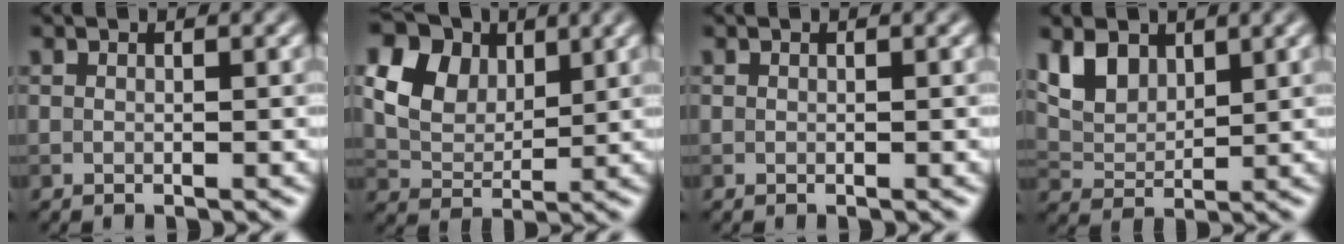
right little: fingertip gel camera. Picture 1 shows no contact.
{"total": 11.2, "force": [5.2, 8.1, 5.8], "torque": [-0.126, 0.028, 0.085]}
{"total": 0.0}
{"total": 4.1, "force": [2.3, 2.6, 2.2], "torque": [-0.052, -0.003, 0.049]}